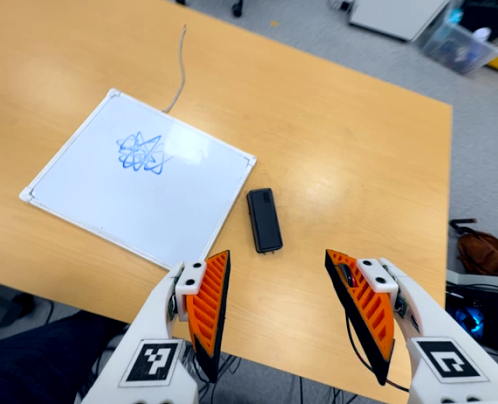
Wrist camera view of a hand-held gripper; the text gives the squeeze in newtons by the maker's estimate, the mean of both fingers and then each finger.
{"total": 0.0}